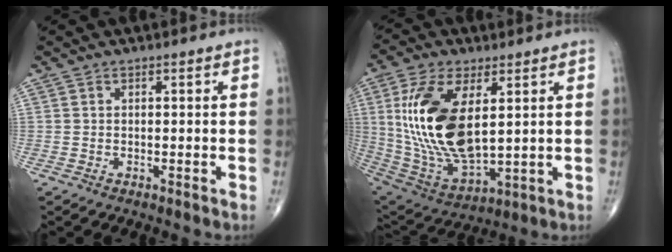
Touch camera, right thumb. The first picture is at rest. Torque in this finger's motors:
{"motor_torque": [0.85, 4.16, 2.12, 0.65, 0.28]}